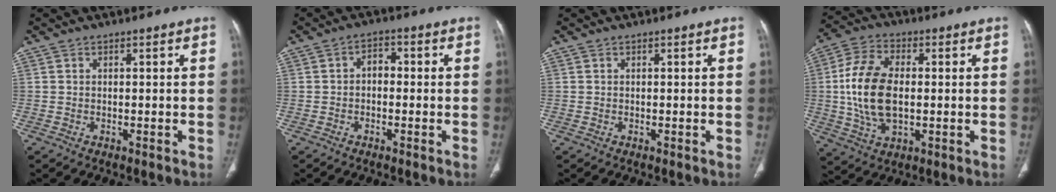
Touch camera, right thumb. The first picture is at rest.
{"total": 3.1, "force": [-0.4, 2.2, 2.2], "torque": [-0.023, 0.014, -0.017]}
{"total": 0.0}
{"total": 14.2, "force": [0.2, 8.0, 11.7], "torque": [-0.237, 0.008, 0.005]}